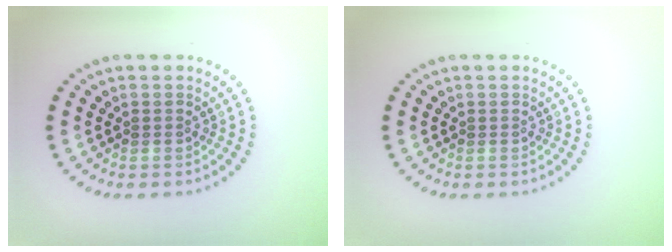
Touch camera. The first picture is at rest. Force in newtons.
{"total": 0.0}